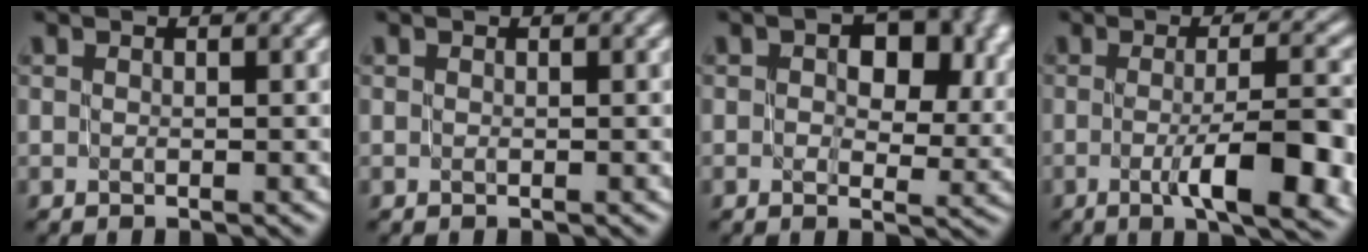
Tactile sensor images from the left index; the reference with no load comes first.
{"total": 0.0}
{"total": 8.8, "force": [2.4, 5.3, 6.5], "torque": [-0.075, 0.006, 0.027]}
{"total": 10.5, "force": [-3.0, 3.0, 9.6], "torque": [-0.127, -0.005, -0.035]}